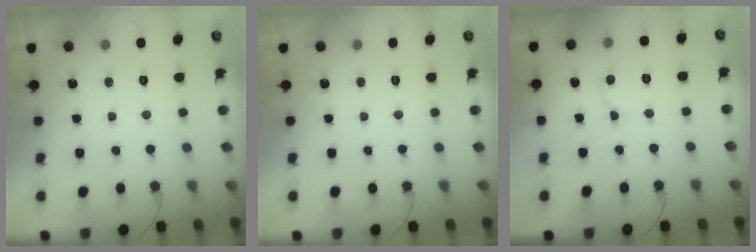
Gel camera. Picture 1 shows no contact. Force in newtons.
{"total": 0.0}
{"total": 2.1, "press": 2.1, "slide": 0.1}